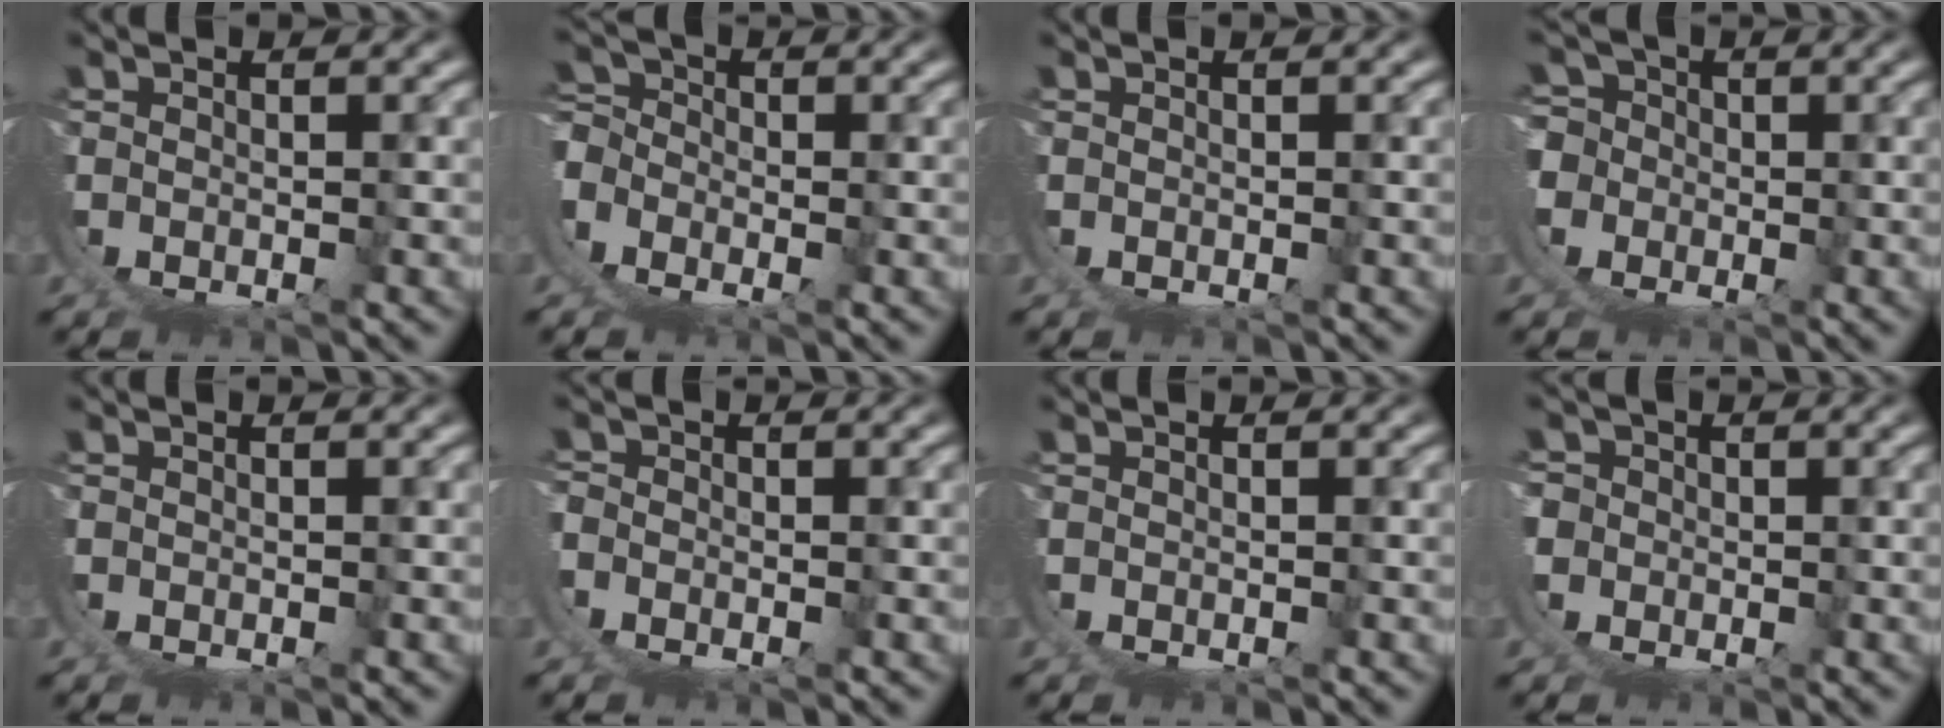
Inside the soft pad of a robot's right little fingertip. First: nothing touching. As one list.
[{"total": 7.2, "force": [-1.6, 6.6, 2.4], "torque": [-0.050, -0.011, -0.043]}, {"total": 0.0}, {"total": 10.4, "force": [-1.0, 9.7, 3.3], "torque": [-0.104, -0.040, -0.021]}, {"total": 0.0}, {"total": 1.7, "force": [-1.0, 1.3, 0.2], "torque": [0.003, -0.003, -0.027]}, {"total": 0.0}, {"total": 5.5, "force": [-0.9, 5.1, 1.8], "torque": [-0.054, -0.027, -0.016]}]